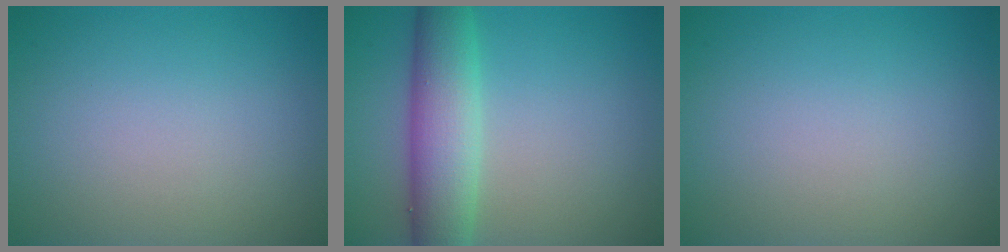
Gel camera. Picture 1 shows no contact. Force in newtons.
{"total": 6.0, "press": 6.0, "slide": 0.2}
{"total": 0.0}